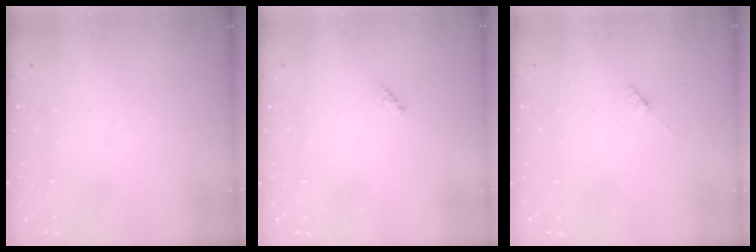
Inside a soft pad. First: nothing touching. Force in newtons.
{"total": 2.3, "press": 2.2, "slide": 0.5}
{"total": 1.9, "press": 1.9, "slide": 0.2}